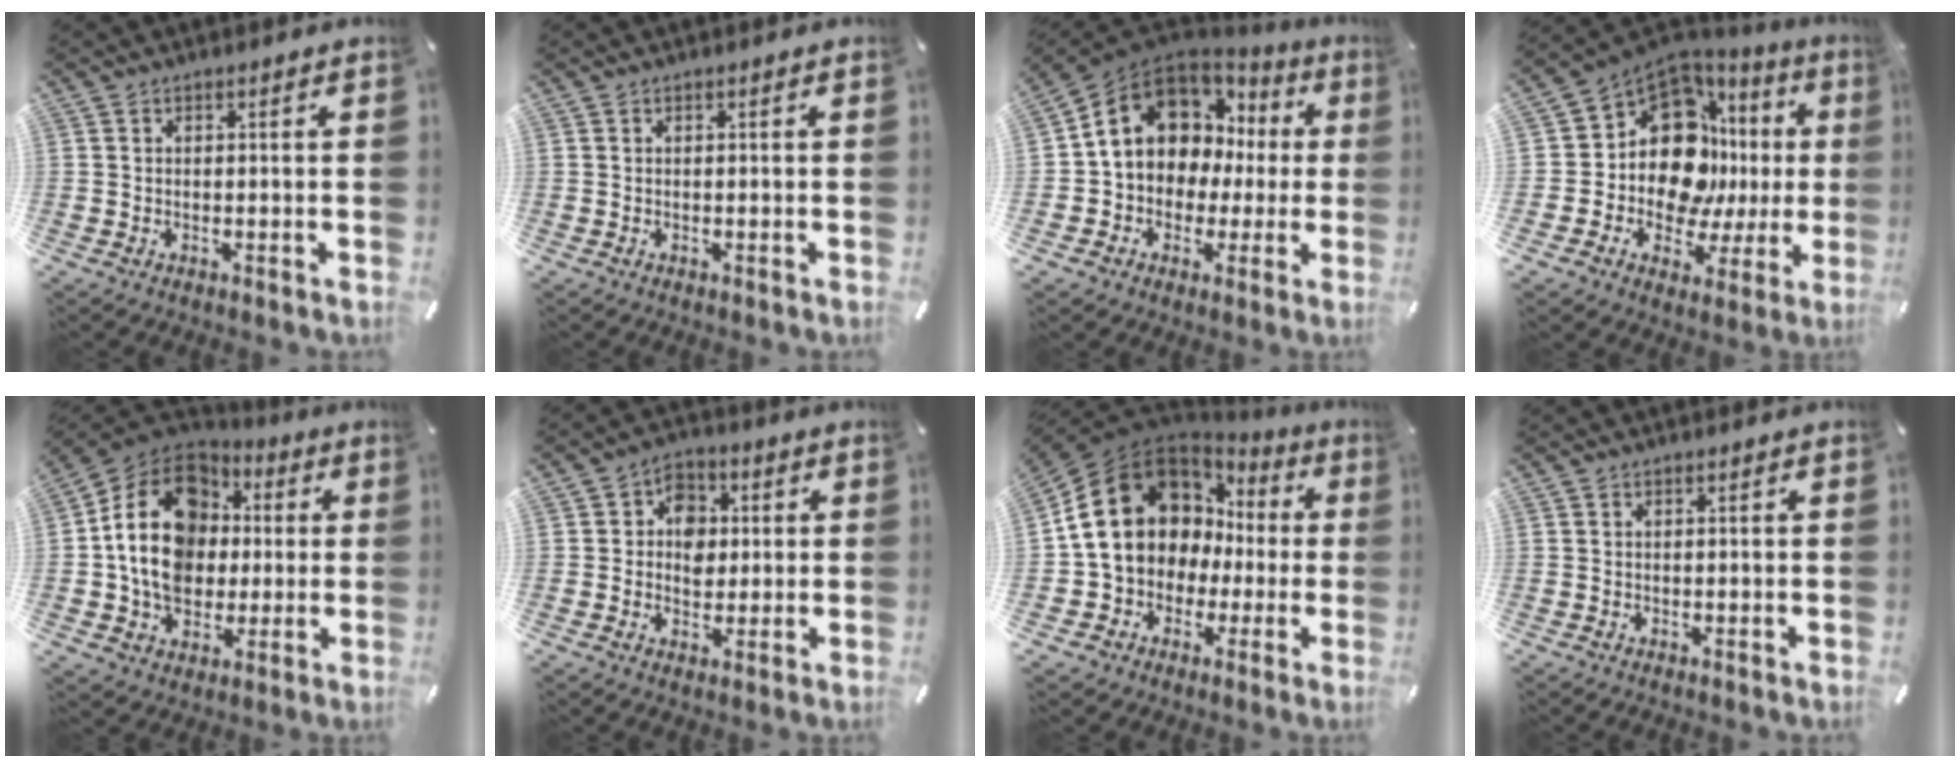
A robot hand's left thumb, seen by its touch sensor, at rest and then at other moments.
{"total": 0.0}
{"total": 11.8, "force": [3.9, 9.7, 5.4], "torque": [-0.120, -0.028, 0.074]}
{"total": 16.1, "force": [2.6, 12.2, 10.1], "torque": [-0.183, -0.042, 0.045]}
{"total": 17.7, "force": [0.6, 14.6, 9.9], "torque": [-0.203, 0.006, 0.014]}
{"total": 7.4, "force": [0.5, 6.3, 3.9], "torque": [-0.044, 0.003, 0.003]}
{"total": 17.1, "force": [2.8, 14.4, 8.7], "torque": [-0.172, -0.006, 0.057]}
{"total": 0.0}